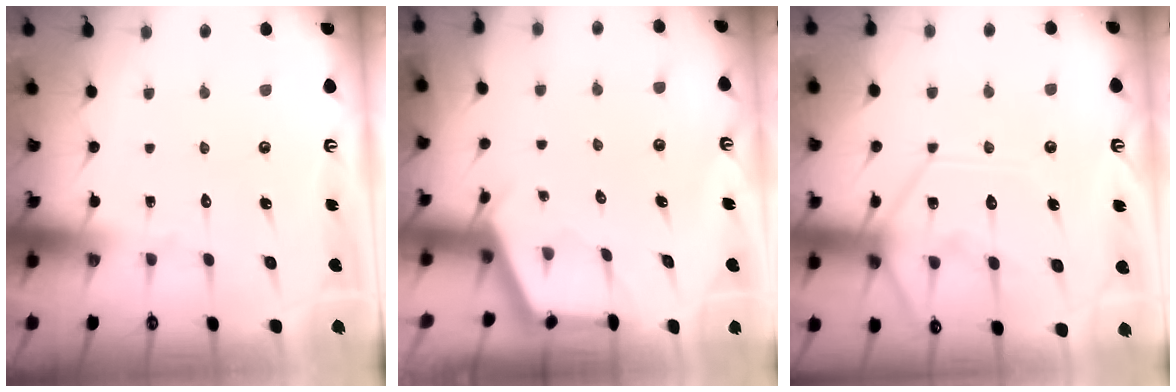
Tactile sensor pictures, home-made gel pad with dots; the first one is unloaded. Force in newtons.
{"total": 2.8, "press": 2.8, "slide": 0.3}
{"total": 13.7, "press": 13.6, "slide": 1.6}